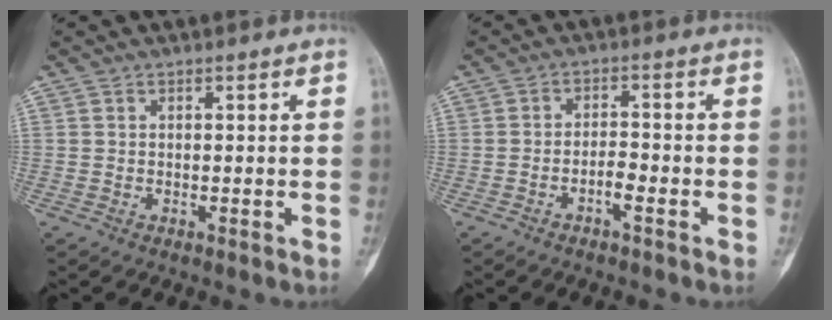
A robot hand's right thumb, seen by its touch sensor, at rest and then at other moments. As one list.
[{"total": 3.0, "force": [-1.7, 0.9, 2.3], "torque": [-0.037, 0.019, -0.033]}]